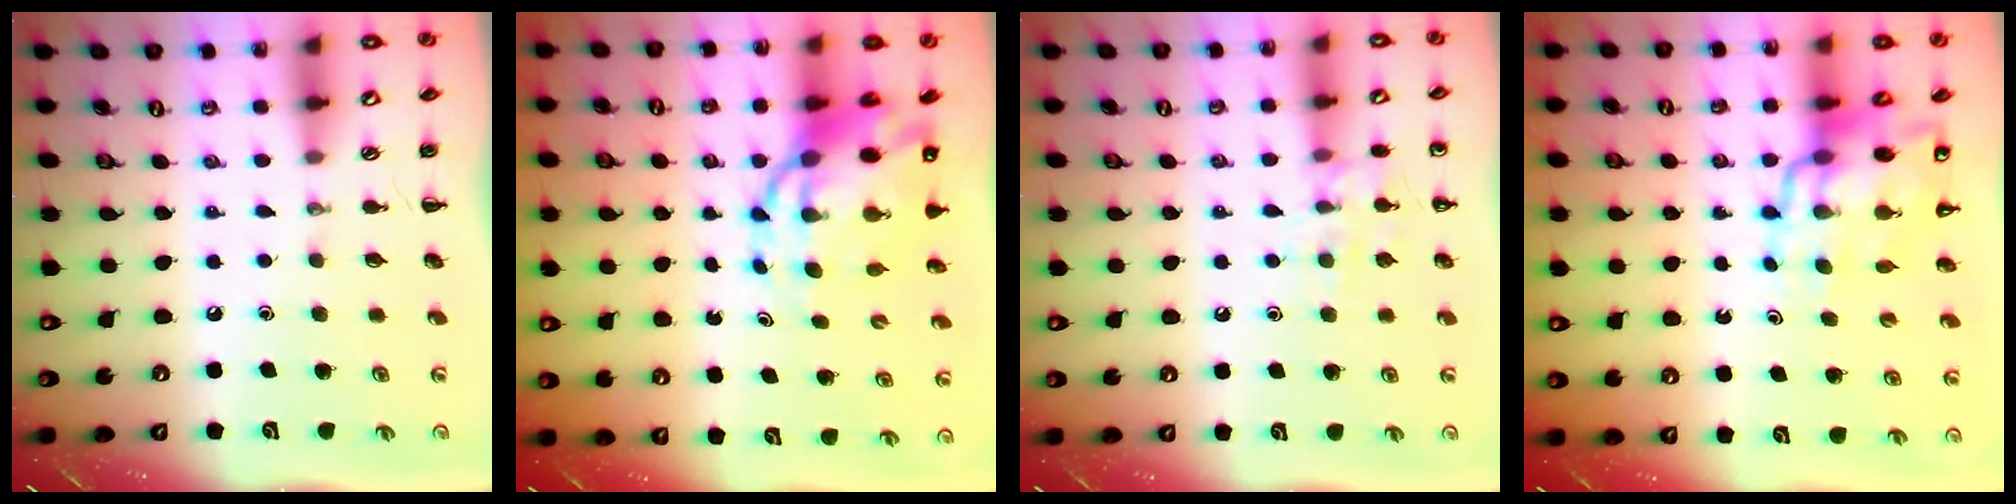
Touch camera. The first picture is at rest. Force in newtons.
{"total": 11.8, "press": 11.3, "slide": 3.2}
{"total": 9.2, "press": 9.1, "slide": 1.2}
{"total": 14.4, "press": 13.8, "slide": 3.9}